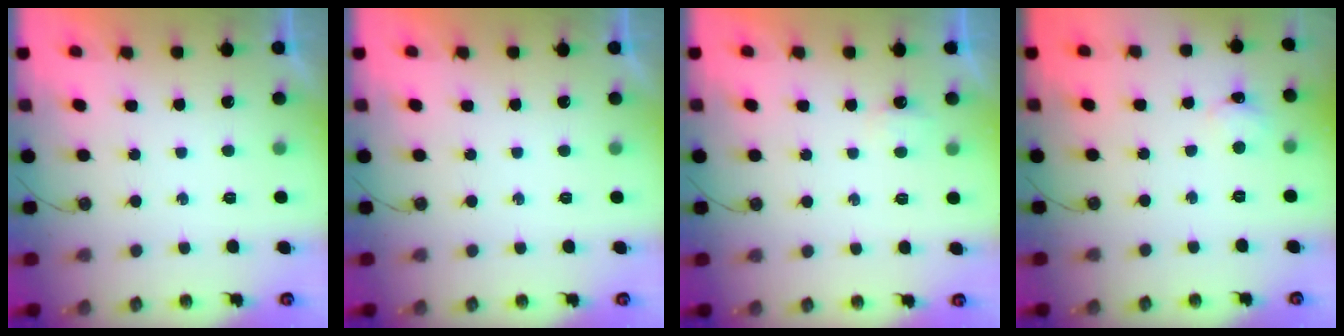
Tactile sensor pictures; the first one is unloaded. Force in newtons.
{"total": 0.0}
{"total": 2.6, "press": 2.6, "slide": 0.4}
{"total": 2.6, "press": 2.6, "slide": 0.4}